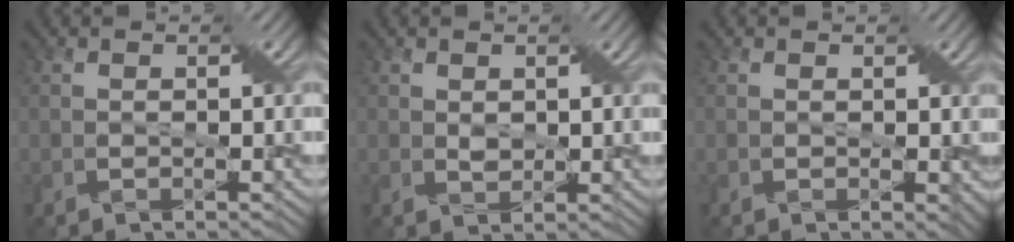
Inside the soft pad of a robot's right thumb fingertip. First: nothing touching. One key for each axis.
{"total": 1.5, "fx": 0.6, "fy": 1.1, "fz": 0.7, "tx": -0.020, "ty": -0.002, "tz": 0.015}
{"total": 1.2, "fx": 0.2, "fy": 0.9, "fz": 0.7, "tx": -0.010, "ty": -0.005, "tz": 0.006}